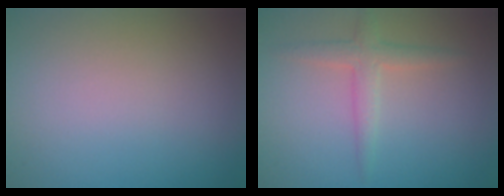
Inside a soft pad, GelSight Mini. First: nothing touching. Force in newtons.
{"total": 2.4, "press": 2.4, "slide": 0.0}